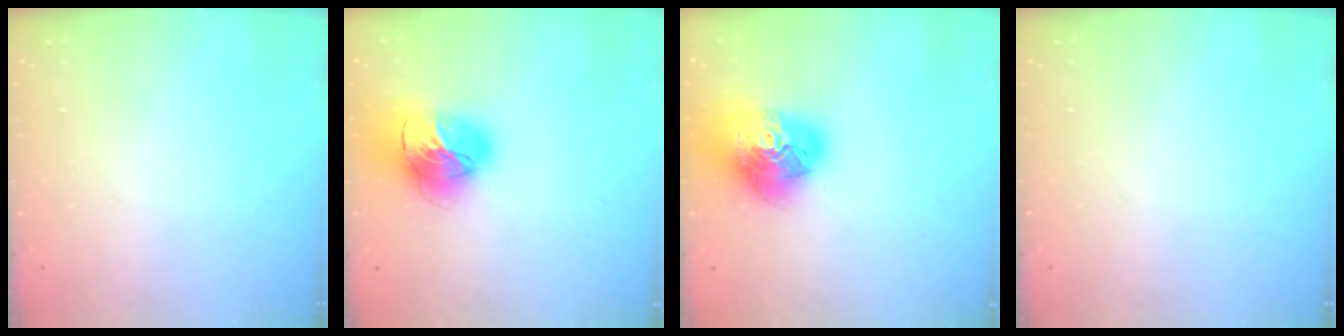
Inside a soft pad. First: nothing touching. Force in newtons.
{"total": 20.1, "press": 20.0, "slide": 2.1}
{"total": 21.4, "press": 21.3, "slide": 2.3}
{"total": 0.0}